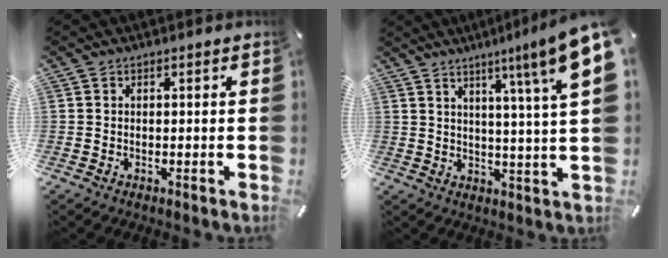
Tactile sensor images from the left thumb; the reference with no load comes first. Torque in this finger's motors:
{"motor_torque": [2.63, 2.38, 1.46, -1.30, 0.13]}